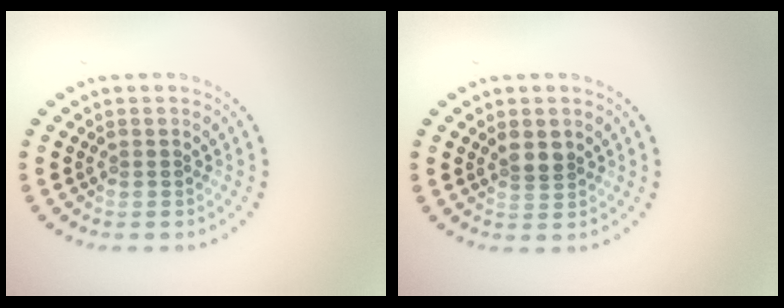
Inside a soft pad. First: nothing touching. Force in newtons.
{"total": 1.7, "press": 1.5, "slide": 0.8}